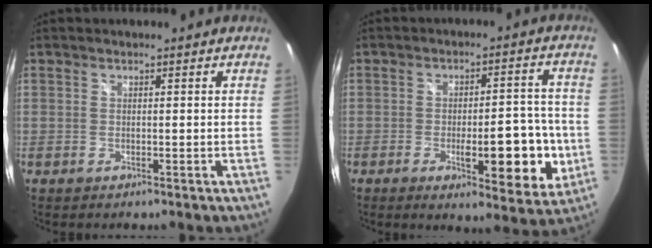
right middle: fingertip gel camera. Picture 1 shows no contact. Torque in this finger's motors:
{"motor_torque": [1.09, -1.05, 0.38, 0.05]}